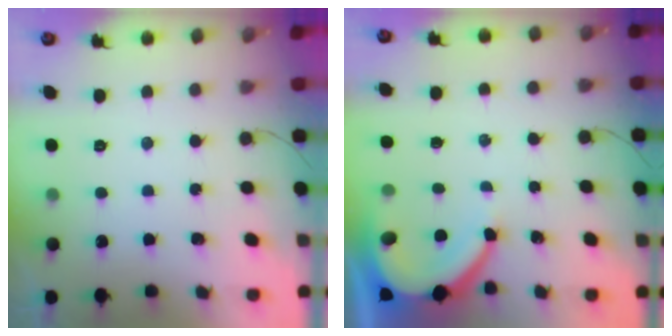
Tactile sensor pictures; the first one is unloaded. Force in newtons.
{"total": 7.7, "press": 7.7, "slide": 0.9}